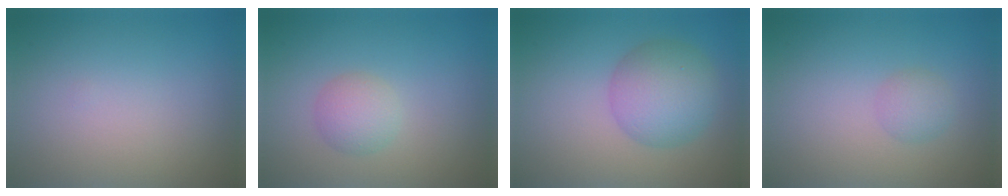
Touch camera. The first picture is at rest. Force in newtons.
{"total": 2.2, "press": 2.2, "slide": 0.2}
{"total": 5.2, "press": 5.2, "slide": 0.2}
{"total": 1.4, "press": 1.4, "slide": 0.0}